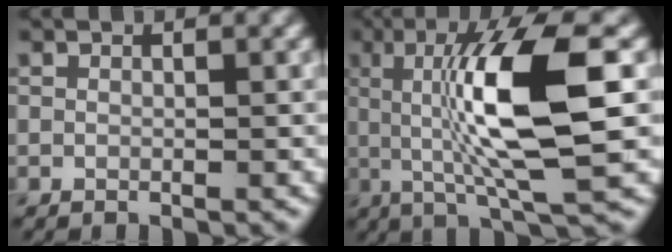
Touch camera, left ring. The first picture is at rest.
{"total": 10.1, "force": [1.0, 2.2, 9.8], "torque": [-0.164, -0.002, 0.023]}